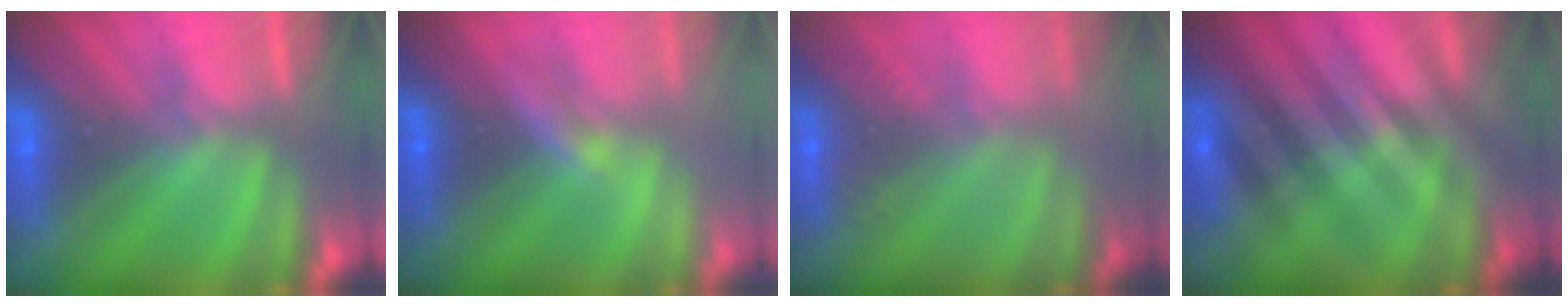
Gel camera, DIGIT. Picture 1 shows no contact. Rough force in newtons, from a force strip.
{"total": 2.1}
{"total": 2.4}
{"total": 2.6}